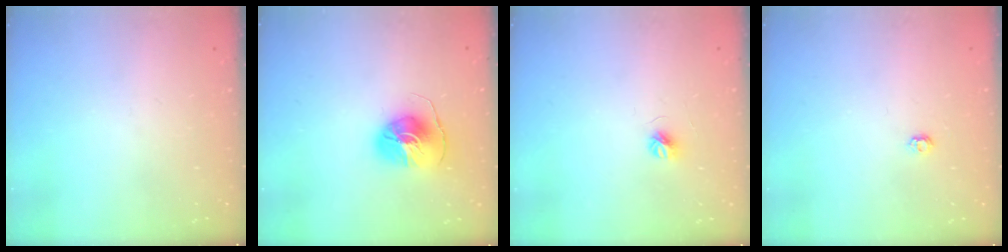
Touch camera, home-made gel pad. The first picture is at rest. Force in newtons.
{"total": 8.4, "press": 8.4, "slide": 0.2}
{"total": 4.9, "press": 4.9, "slide": 0.4}
{"total": 3.9, "press": 3.8, "slide": 0.6}